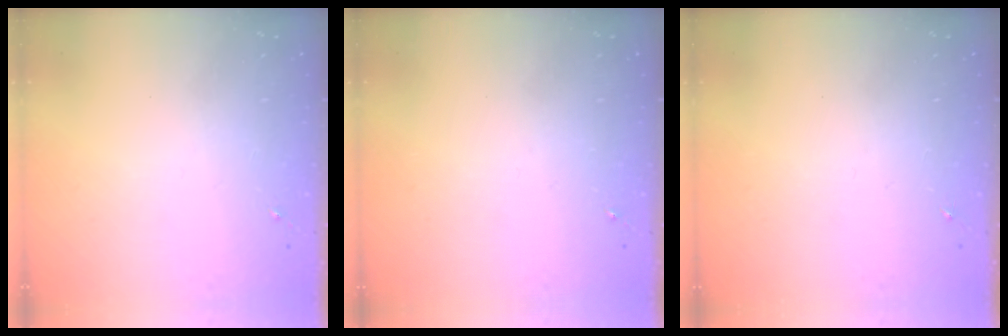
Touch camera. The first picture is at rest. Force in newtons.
{"total": 0.0}
{"total": 0.0}